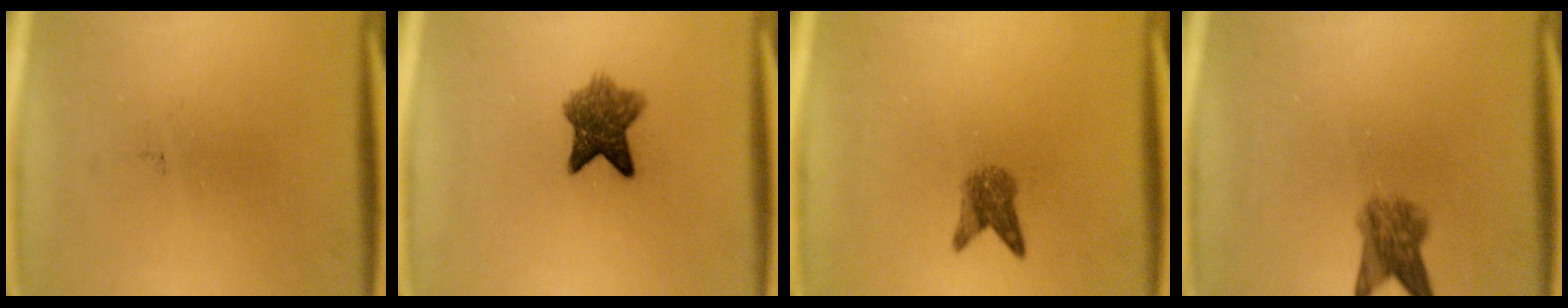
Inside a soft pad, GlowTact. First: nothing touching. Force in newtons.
{"total": 6.5}
{"total": 2.9}
{"total": 4.5}